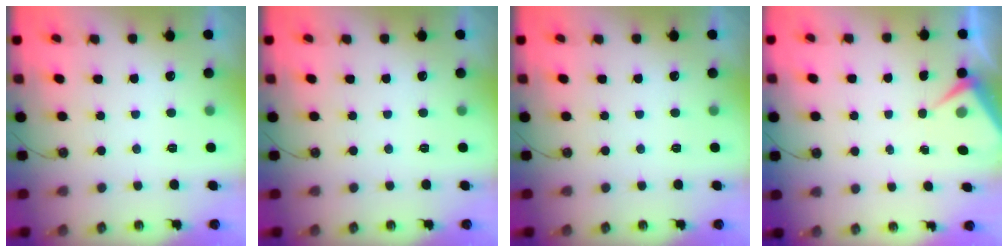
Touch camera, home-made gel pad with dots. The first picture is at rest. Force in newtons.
{"total": 0.0}
{"total": 0.0}
{"total": 4.3, "press": 4.2, "slide": 0.7}